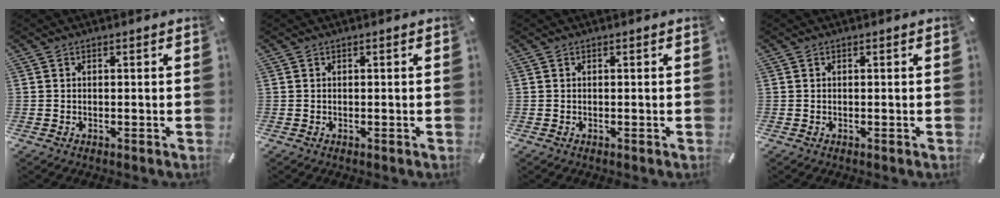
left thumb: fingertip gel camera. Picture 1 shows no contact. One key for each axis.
{"total": 0.0}
{"total": 0.0}
{"total": 0.0}